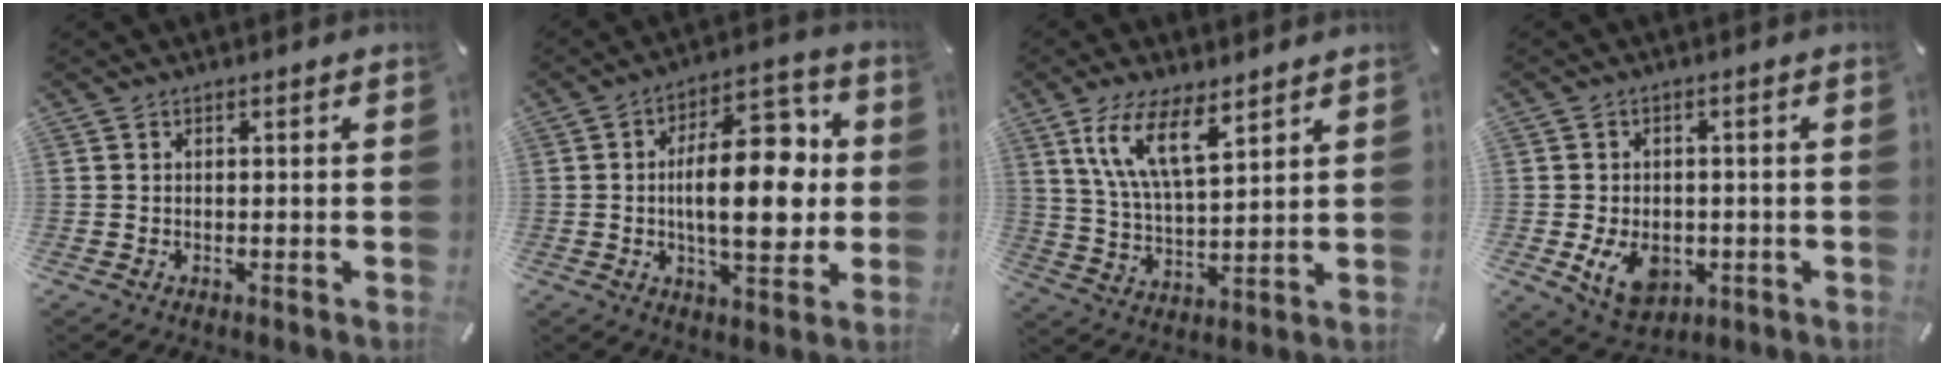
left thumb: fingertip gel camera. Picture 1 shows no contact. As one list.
[{"total": 19.6, "force": [0.8, 9.3, 17.3], "torque": [-0.245, -0.001, 0.008]}, {"total": 12.1, "force": [7.7, 4.5, 8.2], "torque": [-0.193, -0.020, 0.140]}, {"total": 8.0, "force": [-1.8, 6.2, 4.8], "torque": [-0.088, 0.001, -0.033]}]